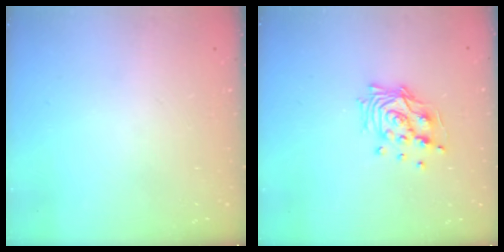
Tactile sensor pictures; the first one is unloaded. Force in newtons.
{"total": 12.5, "press": 12.4, "slide": 1.5}